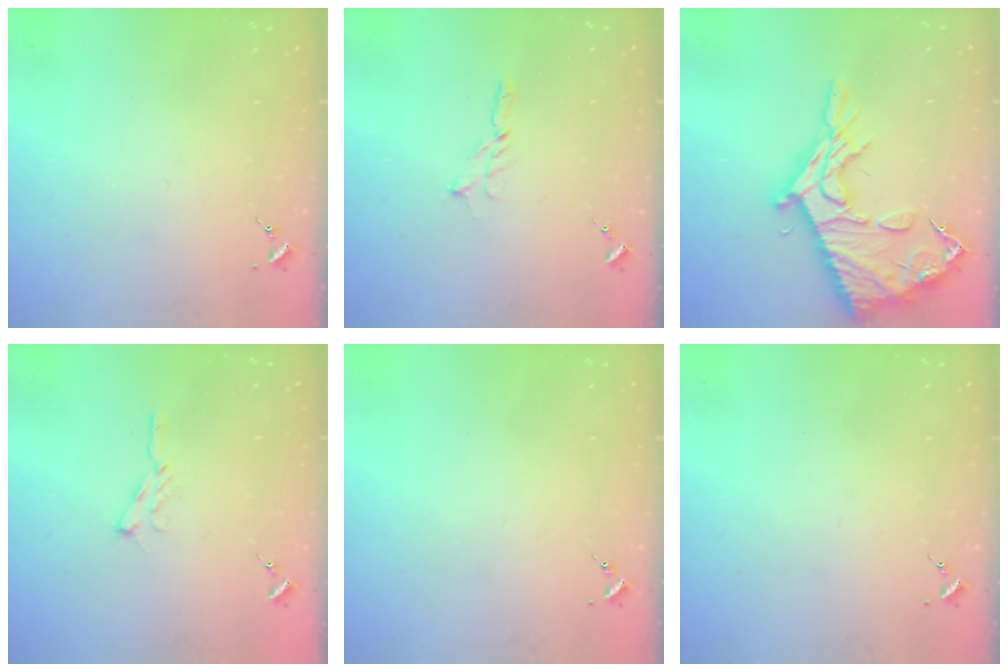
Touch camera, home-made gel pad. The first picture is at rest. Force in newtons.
{"total": 3.6, "press": 3.6, "slide": 0.1}
{"total": 19.4, "press": 19.4, "slide": 1.4}
{"total": 5.8, "press": 5.8, "slide": 0.6}
{"total": 0.0}
{"total": 0.0}